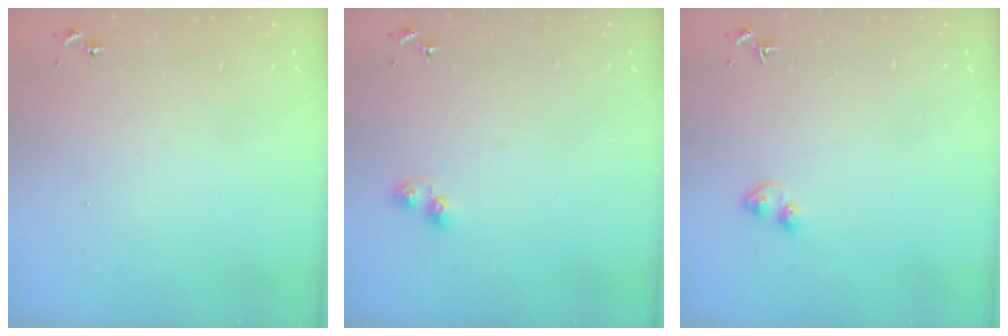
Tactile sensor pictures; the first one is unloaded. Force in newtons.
{"total": 5.5, "press": 5.5, "slide": 0.5}
{"total": 4.2, "press": 4.1, "slide": 0.8}